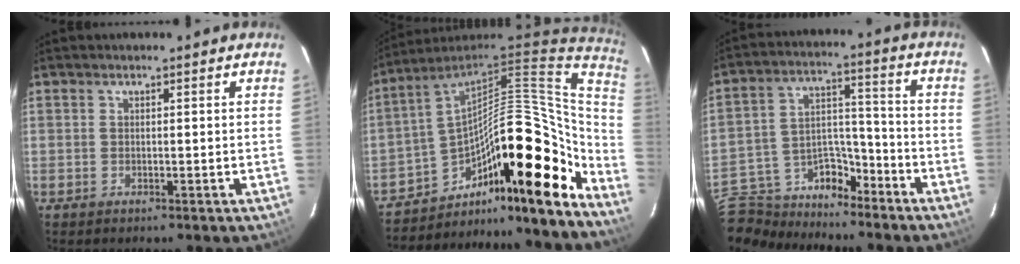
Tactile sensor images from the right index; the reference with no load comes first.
{"total": 27.2, "force": [-12.7, 10.4, 21.7], "torque": [-0.329, -0.008, -0.202]}
{"total": 16.2, "force": [-11.8, 9.1, 6.5], "torque": [-0.164, 0.034, -0.189]}